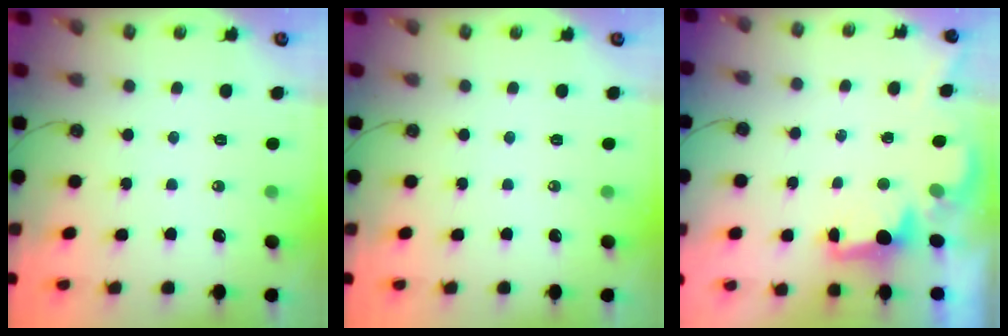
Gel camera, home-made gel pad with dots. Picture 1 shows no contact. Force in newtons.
{"total": 0.0}
{"total": 1.6, "press": 1.4, "slide": 0.7}